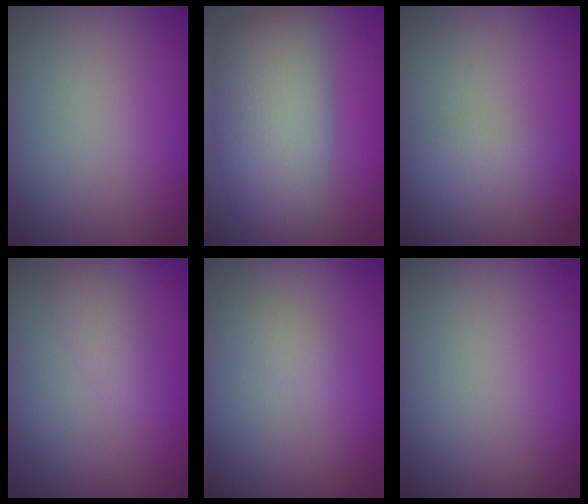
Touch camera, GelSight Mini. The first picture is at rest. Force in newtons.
{"total": 8.1, "press": 8.1, "slide": 0.8}
{"total": 1.8, "press": 1.8, "slide": 0.0}
{"total": 1.6, "press": 1.6, "slide": 0.1}
{"total": 1.3, "press": 1.3, "slide": 0.0}
{"total": 0.0}